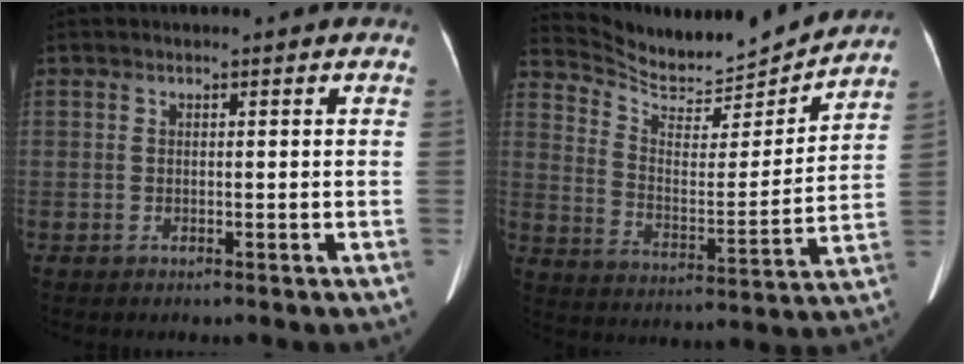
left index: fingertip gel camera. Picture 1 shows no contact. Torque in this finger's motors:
{"motor_torque": [-0.35, -1.23, -0.02, -0.03]}